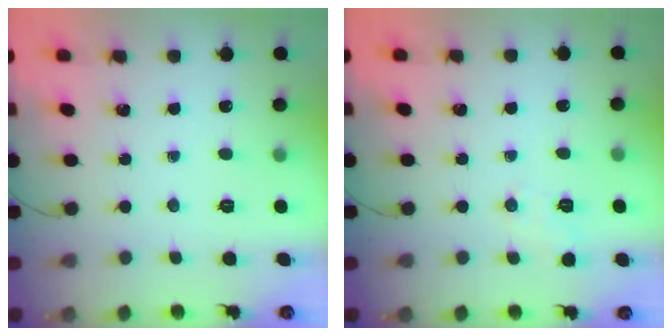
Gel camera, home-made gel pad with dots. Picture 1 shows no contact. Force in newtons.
{"total": 1.4, "press": 0.7, "slide": 1.2}